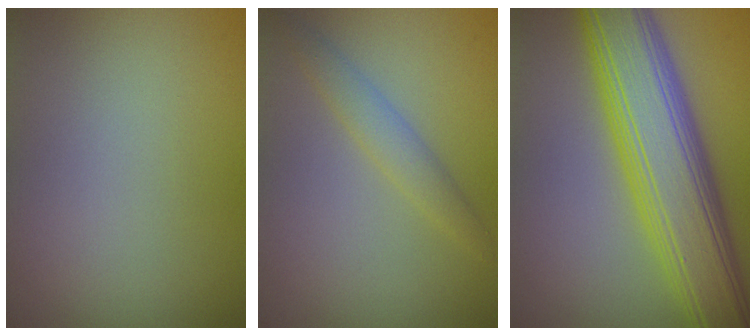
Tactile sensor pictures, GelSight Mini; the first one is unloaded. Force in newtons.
{"total": 1.9, "press": 1.9, "slide": 0.1}
{"total": 10.6, "press": 10.6, "slide": 0.4}